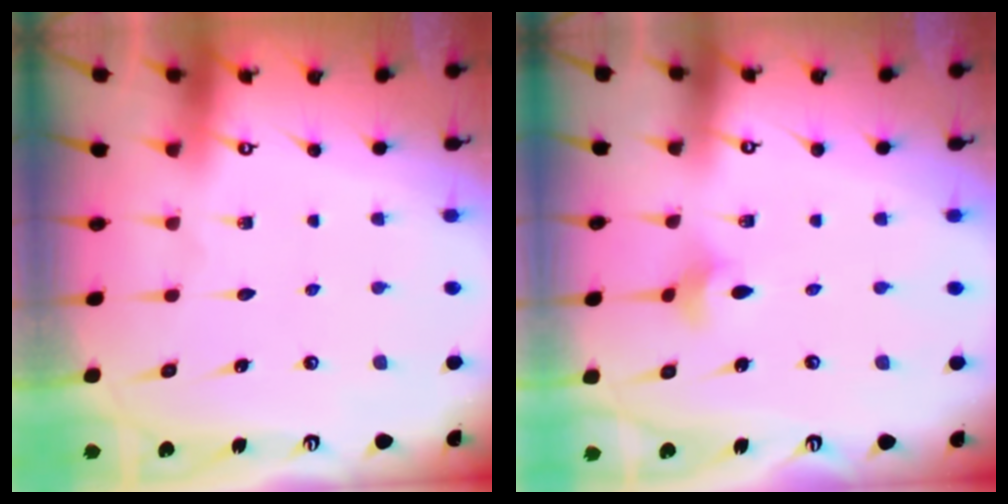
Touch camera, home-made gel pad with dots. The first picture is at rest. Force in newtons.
{"total": 3.4, "press": 3.3, "slide": 0.8}